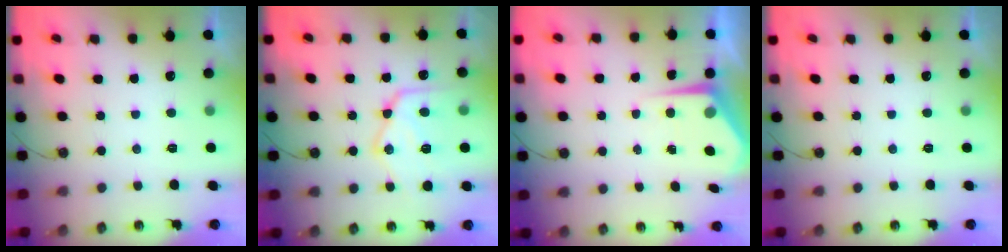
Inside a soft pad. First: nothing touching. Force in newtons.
{"total": 16.6, "press": 16.5, "slide": 1.5}
{"total": 4.8, "press": 4.8, "slide": 0.4}
{"total": 0.0}